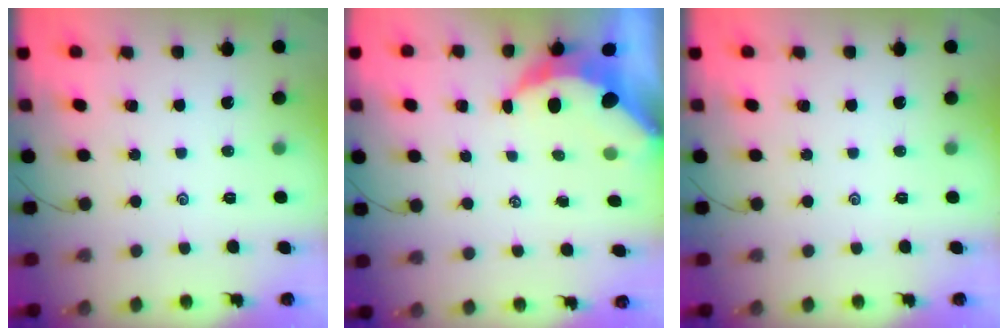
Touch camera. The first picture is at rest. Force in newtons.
{"total": 7.7, "press": 7.6, "slide": 1.2}
{"total": 0.0}